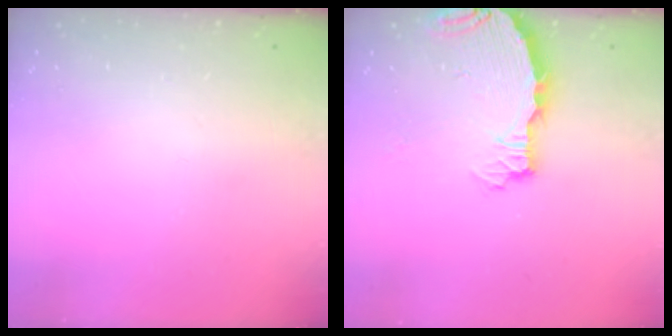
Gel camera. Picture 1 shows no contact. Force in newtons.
{"total": 3.8, "press": 3.8, "slide": 0.5}